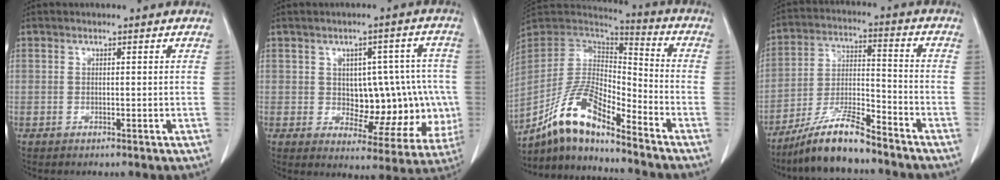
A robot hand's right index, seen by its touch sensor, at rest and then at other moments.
{"total": 13.0, "force": [-0.4, 7.1, 10.9], "torque": [-0.119, 0.029, 0.015]}
{"total": 13.1, "force": [-10.1, 3.0, 7.8], "torque": [-0.157, 0.022, -0.187]}
{"total": 11.1, "force": [-9.0, 1.5, 6.4], "torque": [-0.126, -0.004, -0.167]}